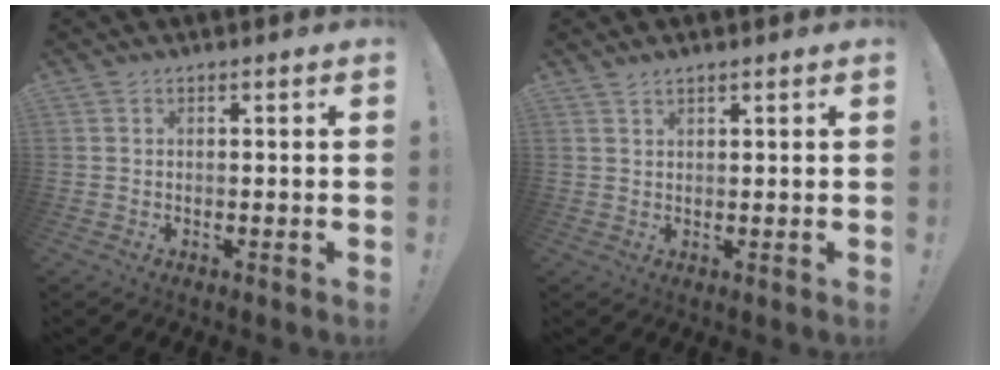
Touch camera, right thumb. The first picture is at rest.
{"total": 1.6, "force": [1.4, 0.1, 0.7], "torque": [-0.010, -0.009, 0.025]}